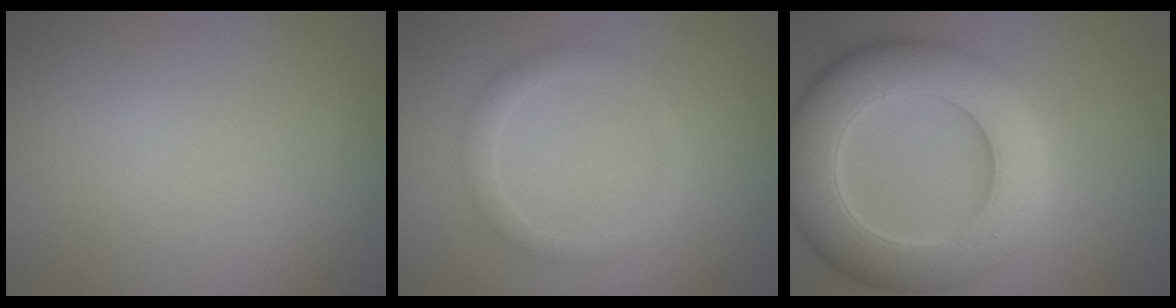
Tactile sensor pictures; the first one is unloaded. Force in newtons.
{"total": 2.0, "press": 2.0, "slide": 0.2}
{"total": 10.7, "press": 10.6, "slide": 0.6}